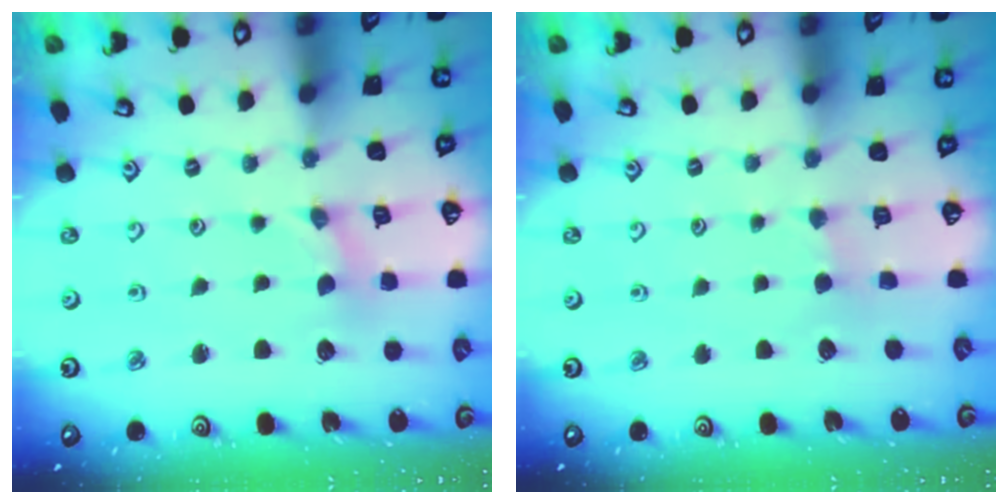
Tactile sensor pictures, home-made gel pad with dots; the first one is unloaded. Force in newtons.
{"total": 2.0, "press": 2.0, "slide": 0.4}